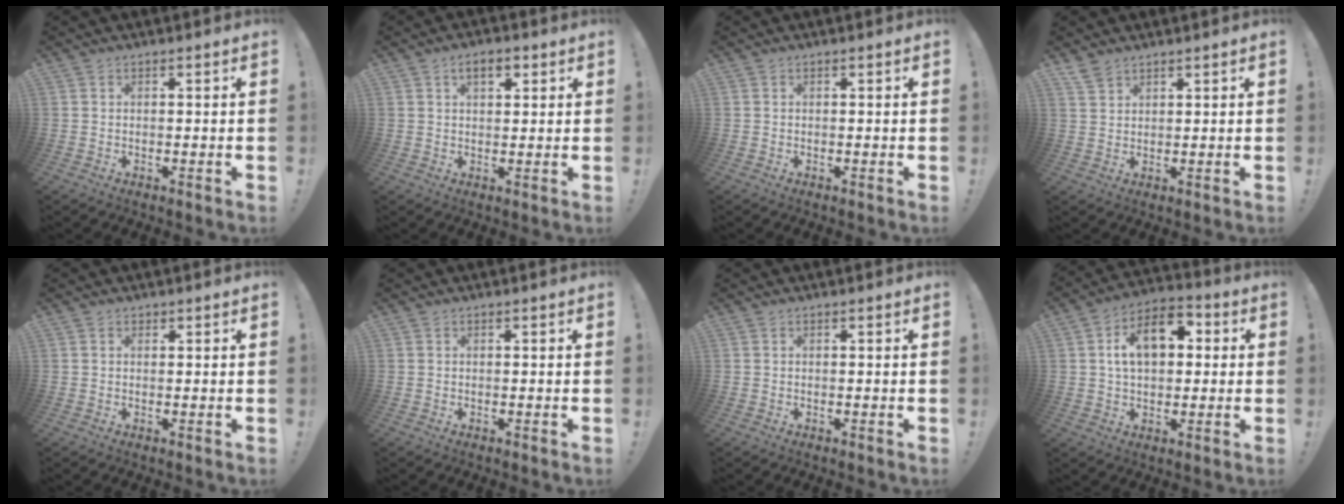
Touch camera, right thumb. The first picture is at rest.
{"total": 4.7, "force": [2.1, 2.6, 3.2], "torque": [-0.045, 0.000, 0.034]}
{"total": 0.0}
{"total": 3.2, "force": [2.6, 1.4, 1.2], "torque": [-0.019, -0.015, 0.051]}
{"total": 0.5, "force": [0.4, 0.4, -0.1], "torque": [0.006, -0.003, 0.006]}
{"total": 0.0}
{"total": 0.0}
{"total": 12.4, "force": [2.9, 8.0, 9.0], "torque": [-0.131, 0.006, 0.051]}